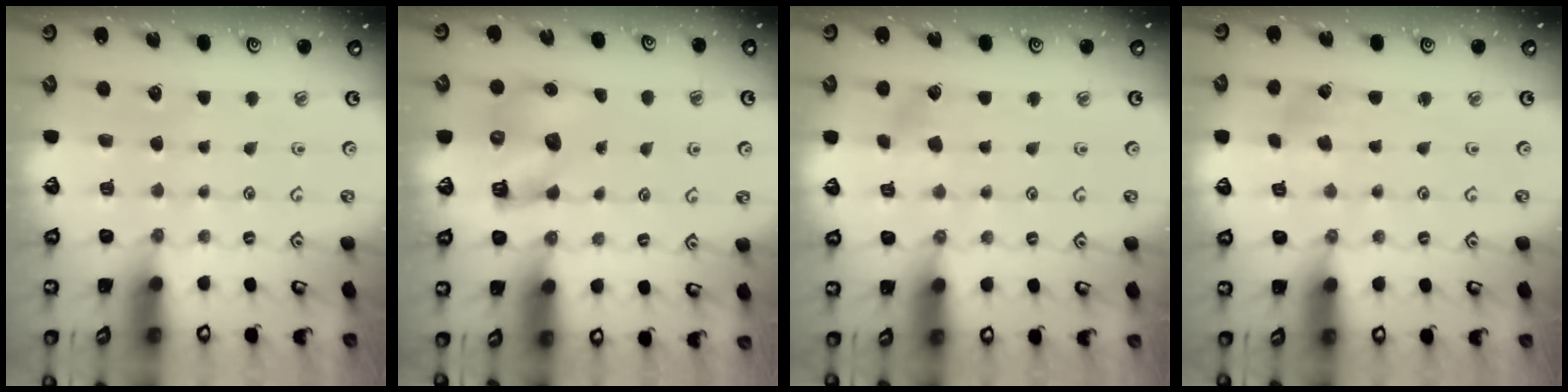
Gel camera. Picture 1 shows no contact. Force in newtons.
{"total": 6.8, "press": 6.8, "slide": 0.6}
{"total": 1.8, "press": 1.8, "slide": 0.3}
{"total": 2.7, "press": 2.7, "slide": 0.3}